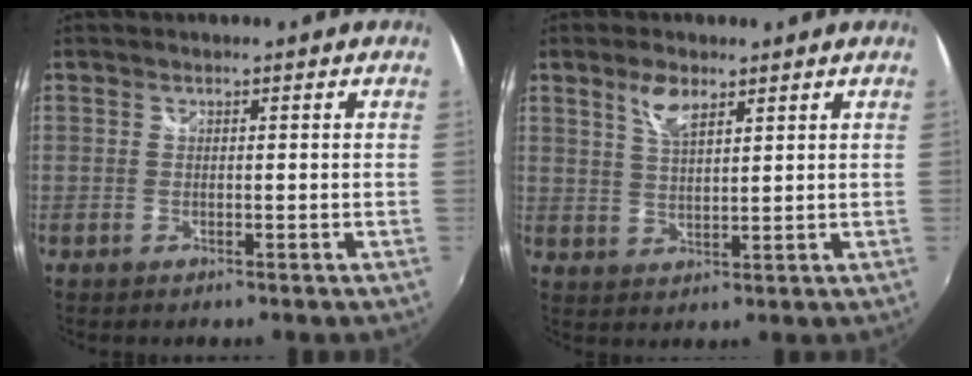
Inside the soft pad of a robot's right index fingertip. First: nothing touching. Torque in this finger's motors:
{"motor_torque": [0.28, 0.10, 0.21, 0.06]}